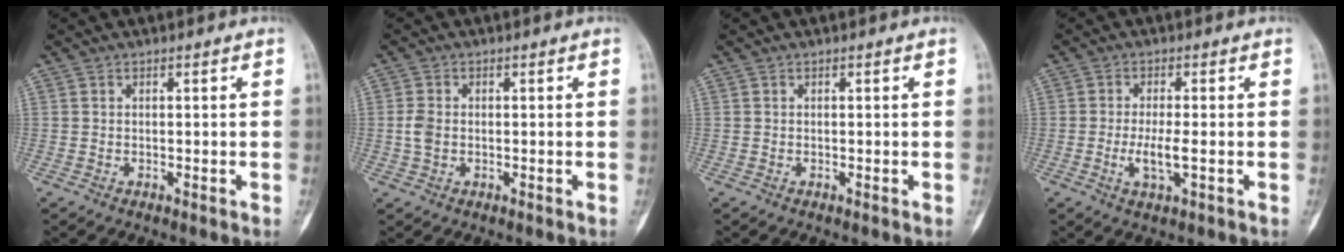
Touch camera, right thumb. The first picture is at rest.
{"total": 3.0, "force": [-0.2, 2.1, 2.1], "torque": [-0.049, 0.005, -0.004]}
{"total": 0.0}
{"total": 4.7, "force": [-1.0, 1.2, 4.5], "torque": [-0.092, -0.007, -0.021]}